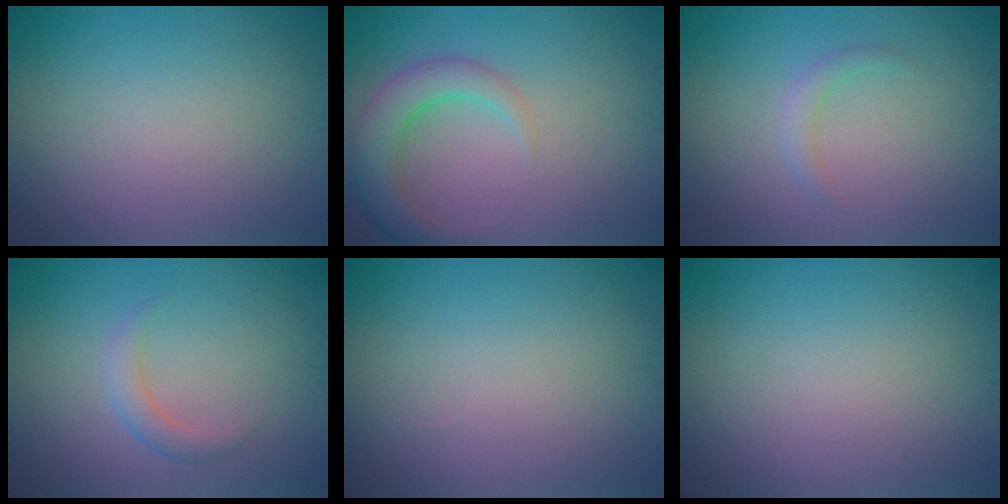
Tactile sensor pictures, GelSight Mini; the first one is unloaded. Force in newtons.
{"total": 4.3, "press": 4.3, "slide": 0.3}
{"total": 1.2, "press": 1.2, "slide": 0.1}
{"total": 1.8, "press": 1.8, "slide": 0.0}
{"total": 0.0}
{"total": 0.0}